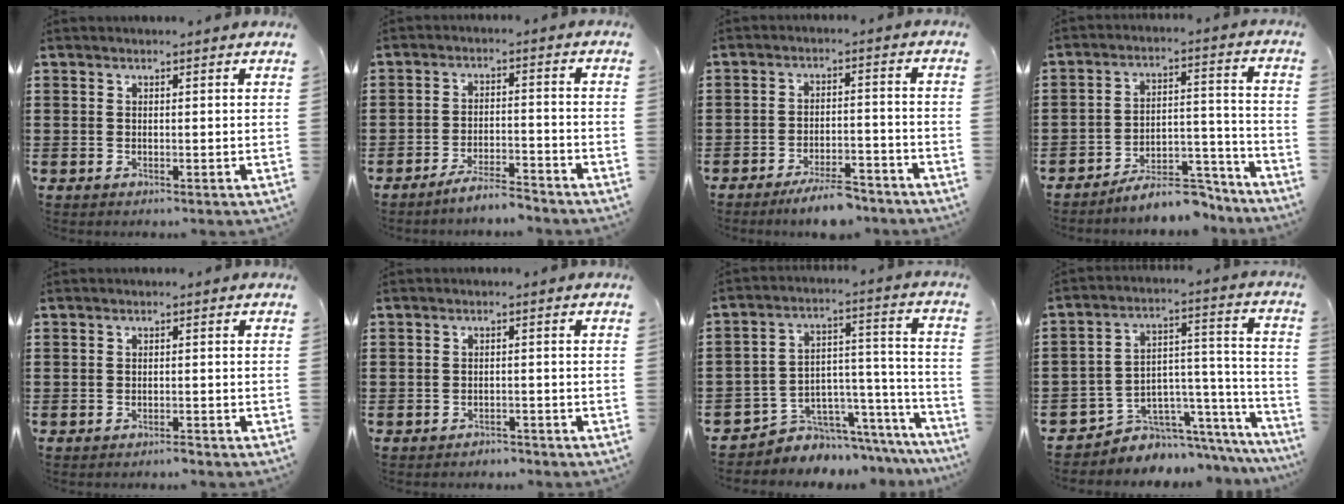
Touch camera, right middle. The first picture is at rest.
{"total": 4.5, "force": [-4.3, 0.0, 1.4], "torque": [-0.032, -0.005, -0.084]}
{"total": 5.5, "force": [-5.0, 0.6, 2.2], "torque": [-0.040, -0.002, -0.092]}
{"total": 7.8, "force": [-7.1, 1.7, 2.7], "torque": [-0.031, 0.022, -0.127]}
{"total": 0.9, "force": [-0.8, 0.0, 0.3], "torque": [-0.008, -0.002, -0.016]}
{"total": 1.6, "force": [-1.6, 0.2, -0.2], "torque": [-0.004, -0.001, -0.035]}
{"total": 4.9, "force": [-4.1, 2.5, -0.2], "torque": [-0.009, -0.004, -0.081]}
{"total": 4.9, "force": [-3.9, 3.0, 0.2], "torque": [-0.017, -0.012, -0.071]}